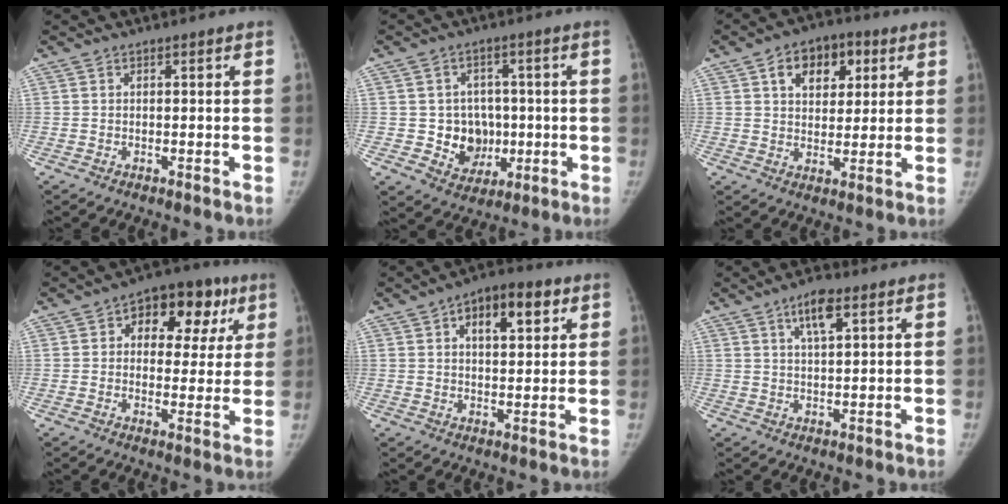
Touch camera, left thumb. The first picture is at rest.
{"total": 8.8, "force": [-0.7, 7.8, 3.9], "torque": [-0.011, 0.009, 0.002]}
{"total": 10.2, "force": [4.2, 6.9, 6.3], "torque": [-0.051, -0.005, 0.060]}
{"total": 12.9, "force": [5.0, 8.3, 8.5], "torque": [-0.057, 0.007, 0.065]}
{"total": 10.5, "force": [4.4, 5.0, 8.2], "torque": [-0.095, 0.003, 0.062]}
{"total": 5.8, "force": [2.9, 1.5, 4.8], "torque": [-0.083, -0.007, 0.050]}